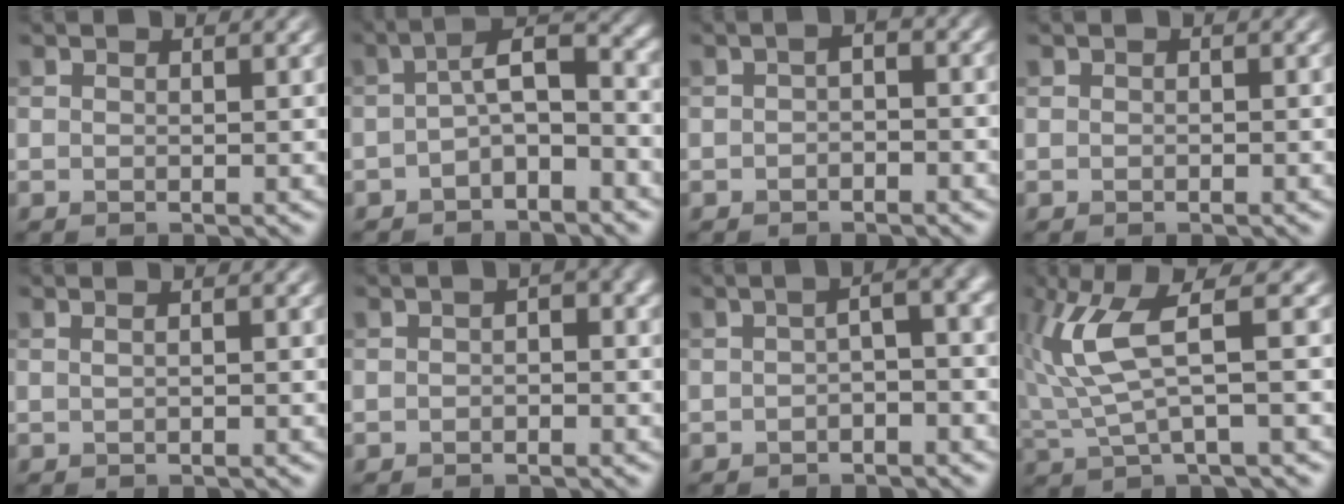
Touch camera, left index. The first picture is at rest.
{"total": 4.5, "force": [-1.6, 1.6, 3.9], "torque": [-0.069, 0.017, -0.035]}
{"total": 1.6, "force": [-0.6, 0.8, 1.2], "torque": [-0.023, 0.006, -0.014]}
{"total": 0.0}
{"total": 1.2, "force": [0.3, 0.6, 1.0], "torque": [-0.007, 0.000, -0.010]}
{"total": 2.2, "force": [0.0, 1.1, 1.9], "torque": [-0.025, 0.010, -0.005]}
{"total": 4.1, "force": [-0.5, 1.3, 3.8], "torque": [-0.046, 0.012, -0.009]}
{"total": 5.7, "force": [1.1, 1.1, 5.5], "torque": [-0.136, 0.006, 0.023]}